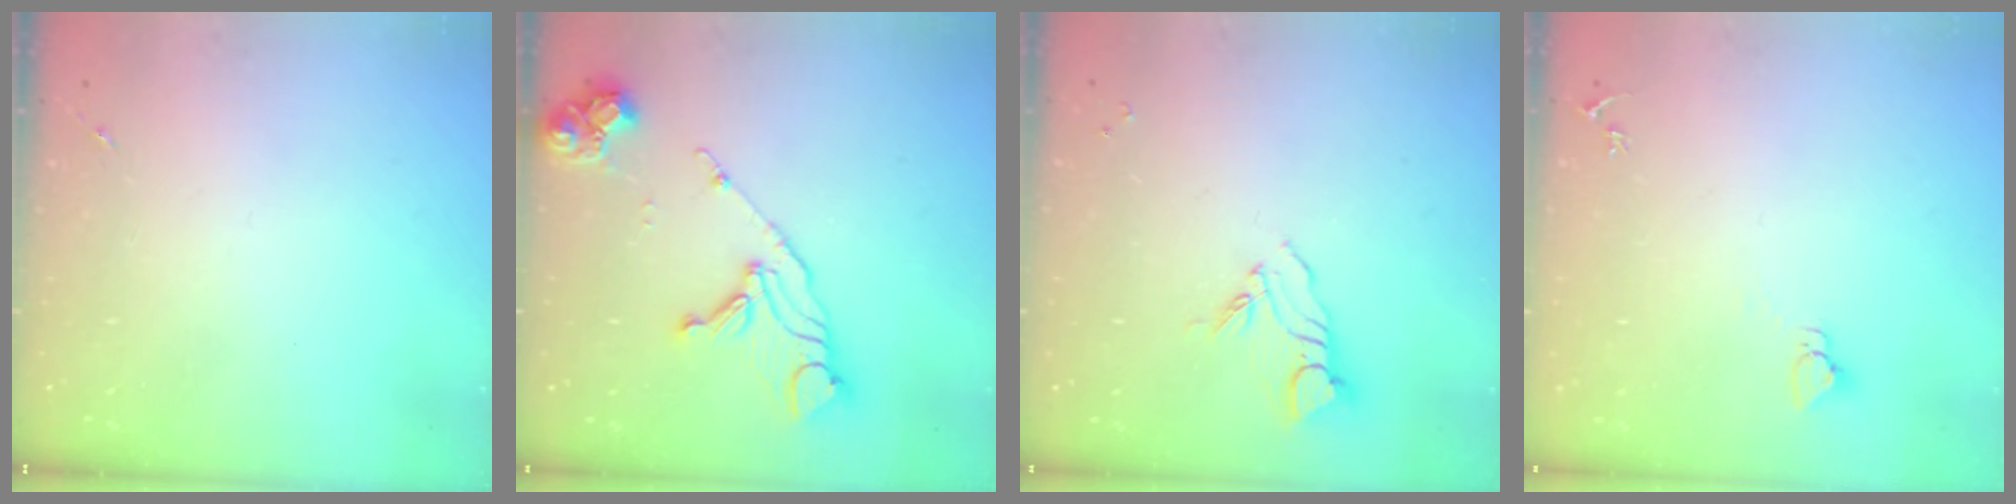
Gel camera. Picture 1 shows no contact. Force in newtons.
{"total": 14.7, "press": 14.6, "slide": 1.7}
{"total": 6.9, "press": 6.9, "slide": 0.7}
{"total": 2.9, "press": 2.9, "slide": 0.1}